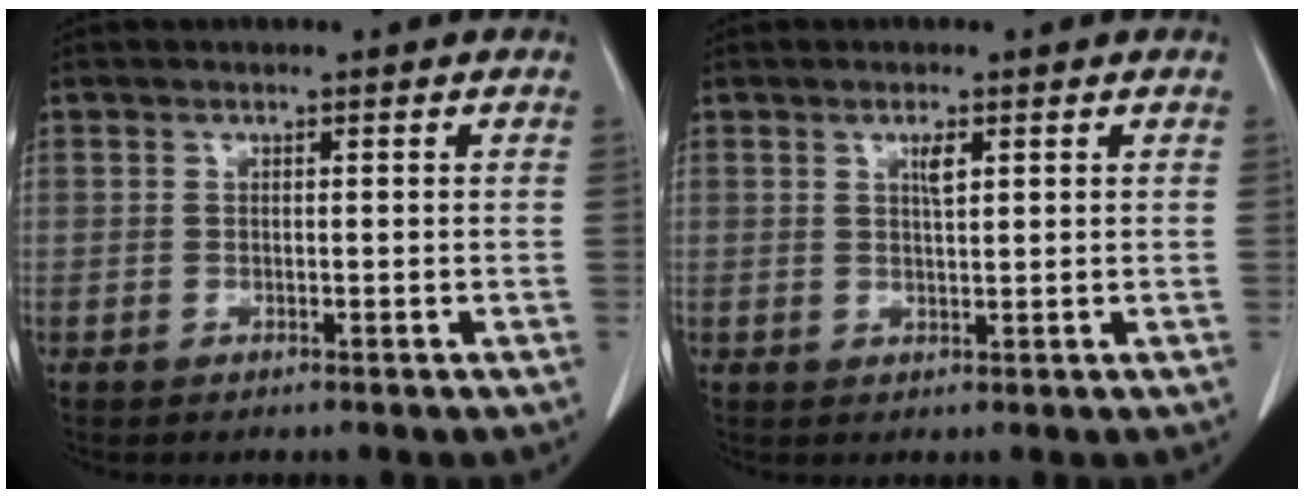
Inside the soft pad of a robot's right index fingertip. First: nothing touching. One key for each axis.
{"total": 2.0, "fx": 0.9, "fy": 0.4, "fz": 1.7, "tx": -0.031, "ty": -0.002, "tz": 0.016}